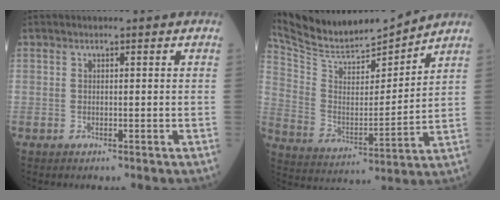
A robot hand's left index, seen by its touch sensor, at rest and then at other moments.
{"total": 13.1, "force": [12.9, 0.8, 2.1], "torque": [-0.061, -0.004, 0.239]}